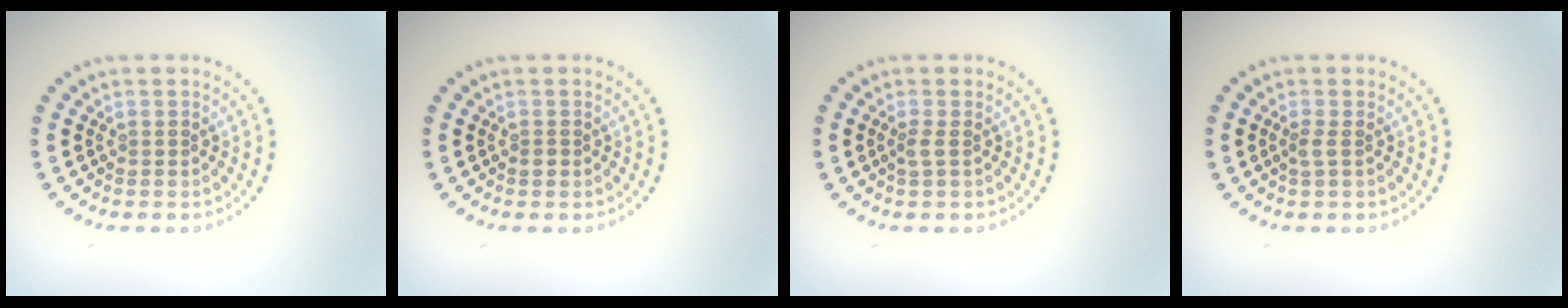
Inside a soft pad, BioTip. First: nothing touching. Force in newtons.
{"total": 0.6, "press": 0.5, "slide": 0.3}
{"total": 0.9, "press": 0.7, "slide": 0.5}
{"total": 0.9, "press": 0.7, "slide": 0.6}